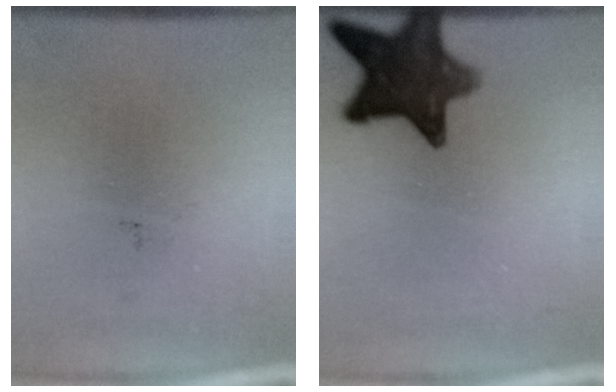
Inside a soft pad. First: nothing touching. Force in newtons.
{"total": 11.7}